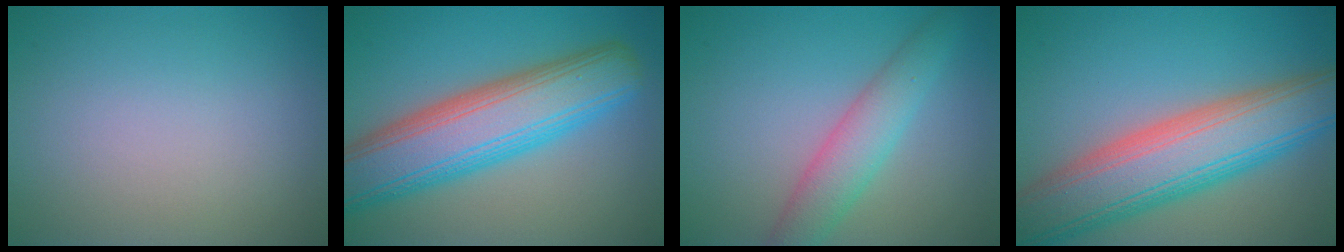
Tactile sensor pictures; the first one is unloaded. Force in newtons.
{"total": 10.2, "press": 10.2, "slide": 0.6}
{"total": 4.0, "press": 4.0, "slide": 0.1}
{"total": 10.8, "press": 10.7, "slide": 0.8}